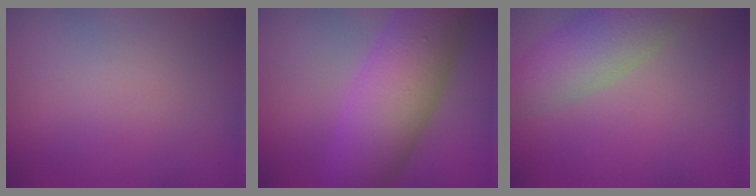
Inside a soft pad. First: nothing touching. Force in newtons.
{"total": 10.2, "press": 10.2, "slide": 0.1}
{"total": 6.2, "press": 6.2, "slide": 0.4}